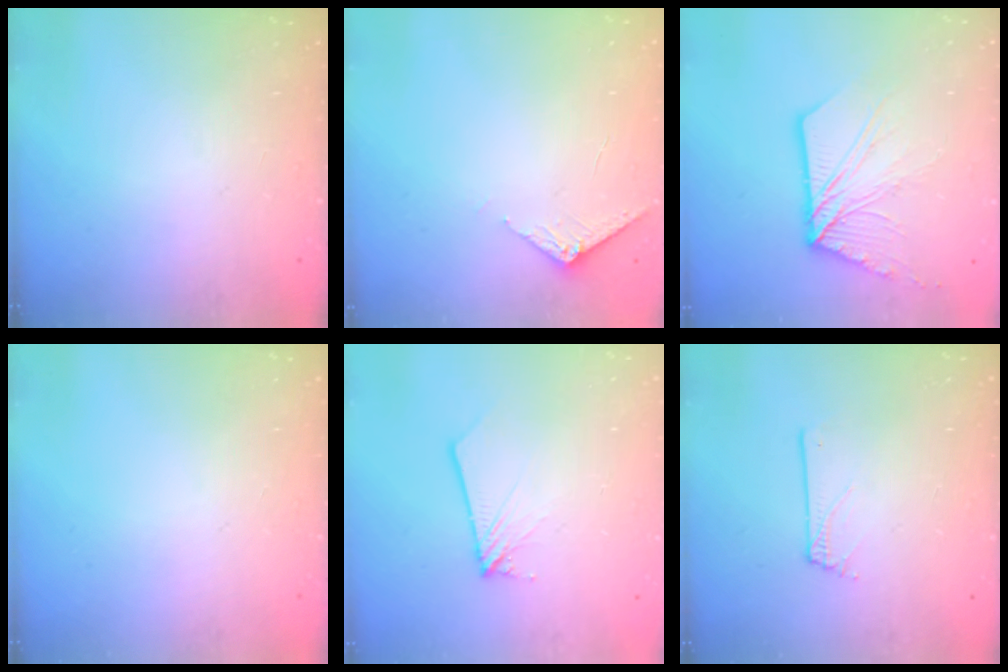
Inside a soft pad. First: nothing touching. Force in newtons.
{"total": 2.9, "press": 2.9, "slide": 0.3}
{"total": 12.9, "press": 12.8, "slide": 1.4}
{"total": 0.0}
{"total": 2.8, "press": 2.8, "slide": 0.3}
{"total": 0.6, "press": 0.6, "slide": 0.1}